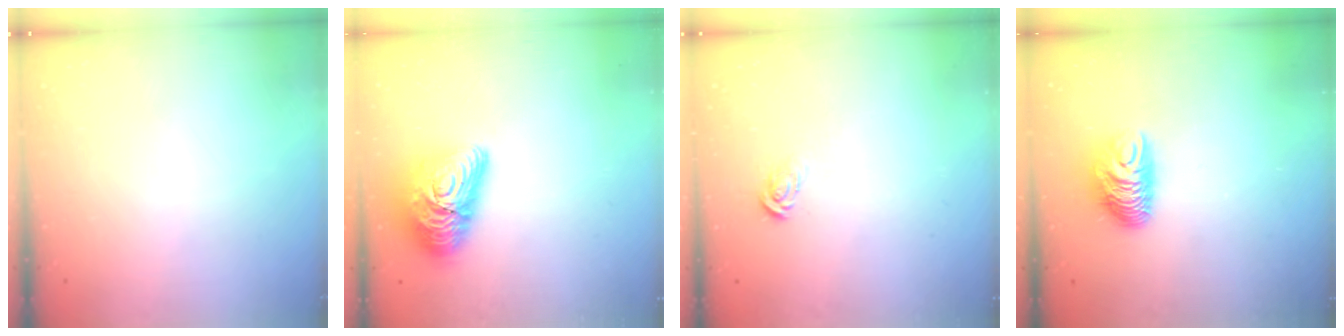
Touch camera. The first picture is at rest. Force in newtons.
{"total": 14.7, "press": 14.7, "slide": 0.6}
{"total": 3.1, "press": 3.1, "slide": 0.2}
{"total": 9.2, "press": 9.2, "slide": 0.5}